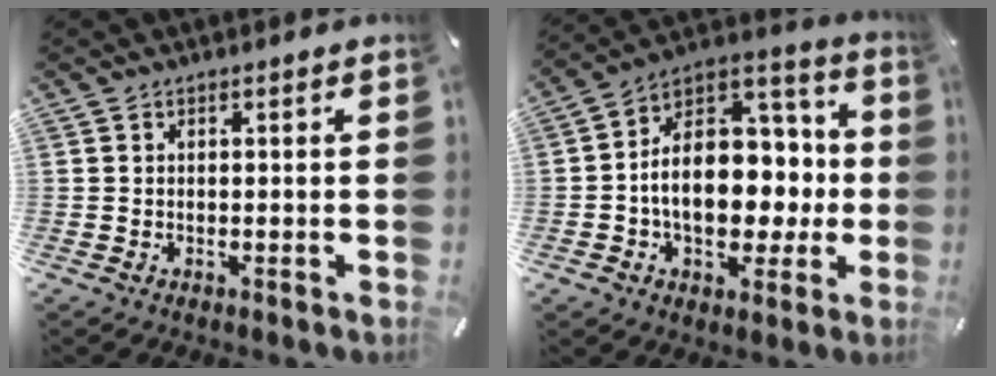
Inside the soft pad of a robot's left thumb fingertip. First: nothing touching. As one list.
[{"total": 16.7, "force": [-2.0, 12.6, 10.7], "torque": [-0.156, -0.003, -0.031]}]